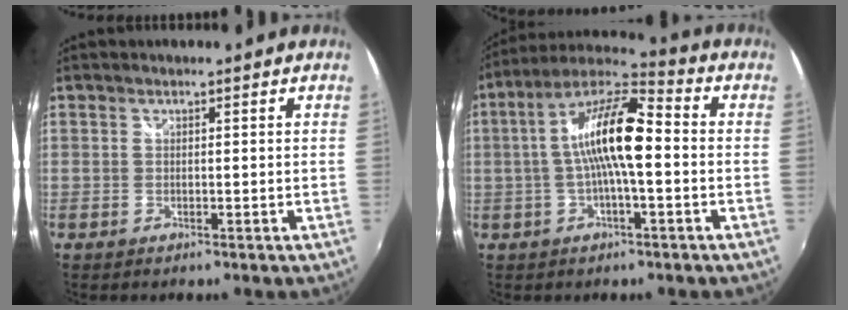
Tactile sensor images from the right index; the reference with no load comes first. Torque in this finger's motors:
{"motor_torque": [1.84, 0.30, 0.83, 0.21]}